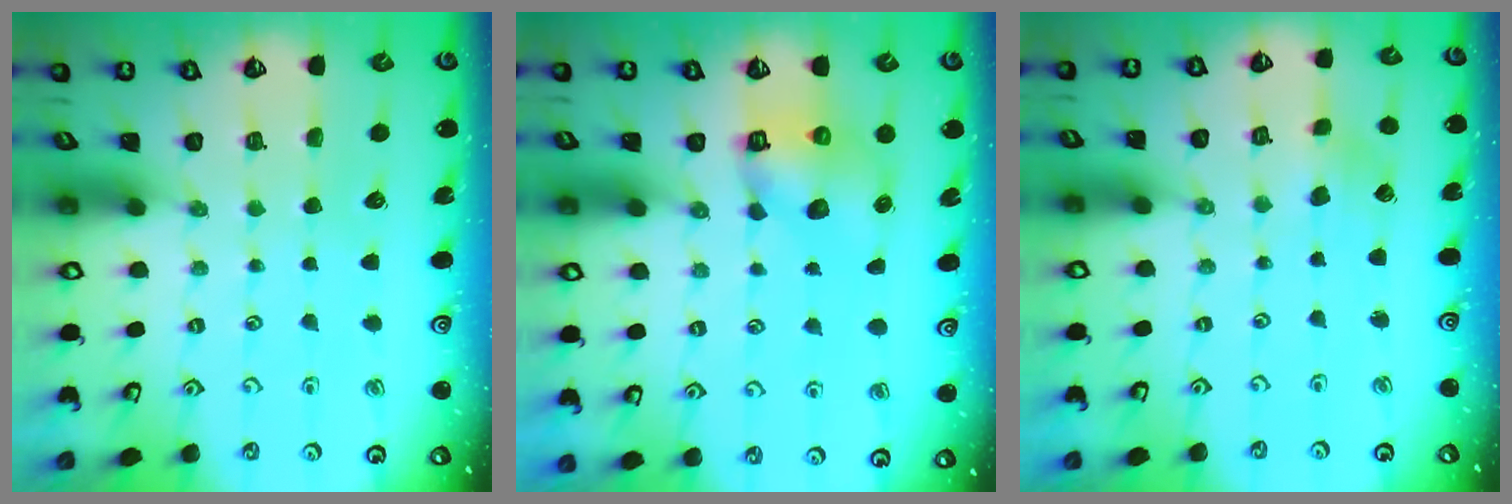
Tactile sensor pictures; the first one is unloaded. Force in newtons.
{"total": 6.8, "press": 6.7, "slide": 1.0}
{"total": 2.3, "press": 2.3, "slide": 0.3}